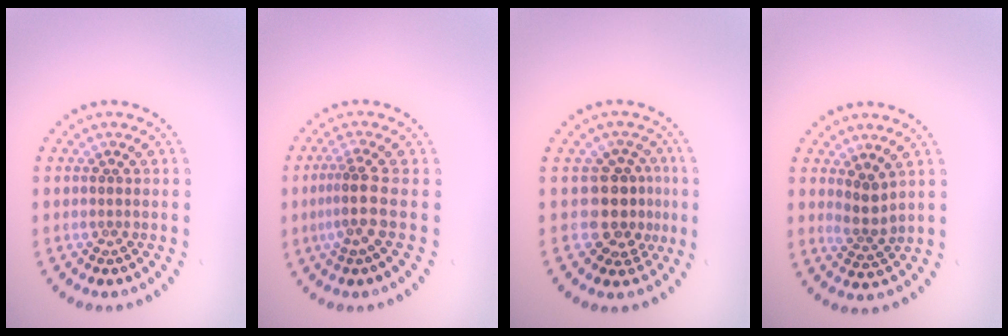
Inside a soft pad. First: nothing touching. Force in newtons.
{"total": 2.5, "press": 1.7, "slide": 1.9}
{"total": 3.8, "press": 3.2, "slide": 2.0}
{"total": 2.0, "press": 1.5, "slide": 1.4}